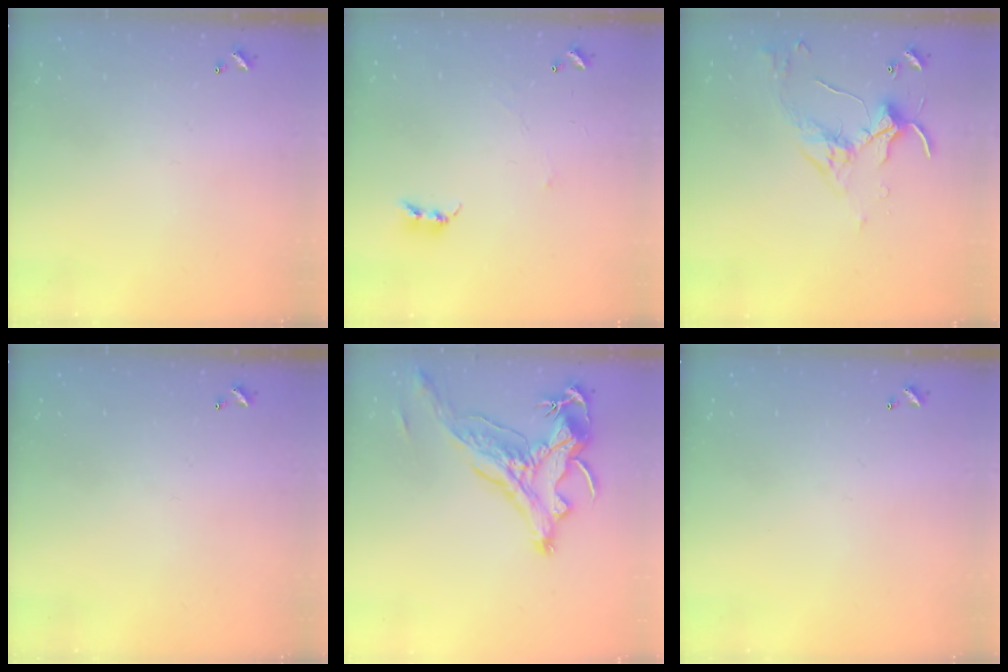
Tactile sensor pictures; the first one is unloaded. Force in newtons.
{"total": 2.4, "press": 2.4, "slide": 0.4}
{"total": 3.8, "press": 3.8, "slide": 0.3}
{"total": 0.0}
{"total": 2.9, "press": 2.5, "slide": 1.3}
{"total": 0.0}